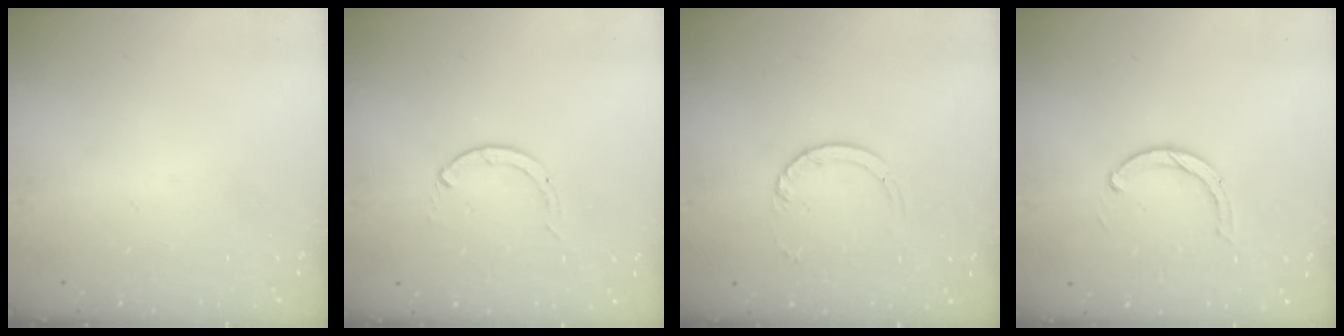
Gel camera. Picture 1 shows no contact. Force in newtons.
{"total": 0.0}
{"total": 3.0, "press": 2.9, "slide": 0.4}
{"total": 2.9, "press": 2.9, "slide": 0.4}